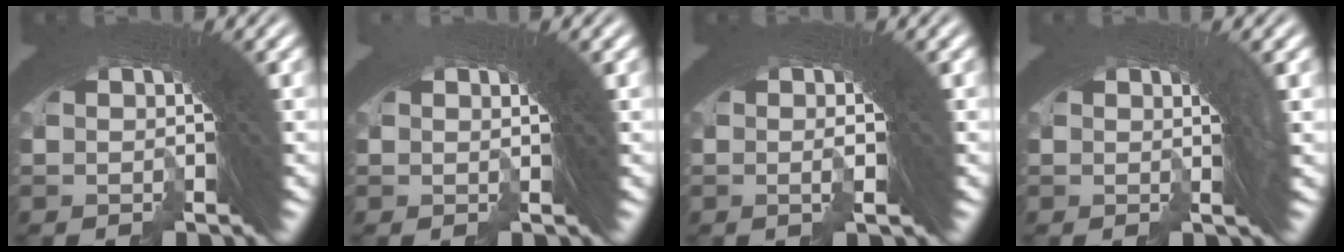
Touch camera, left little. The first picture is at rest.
{"total": 0.9, "force": [-0.9, 0.3, 0.1], "torque": [-0.014, -0.016, -0.009]}
{"total": 3.2, "force": [0.5, 1.7, 2.6], "torque": [-0.028, 0.015, -0.004]}
{"total": 1.0, "force": [0.2, 0.2, 0.9], "torque": [-0.017, 0.005, -0.001]}